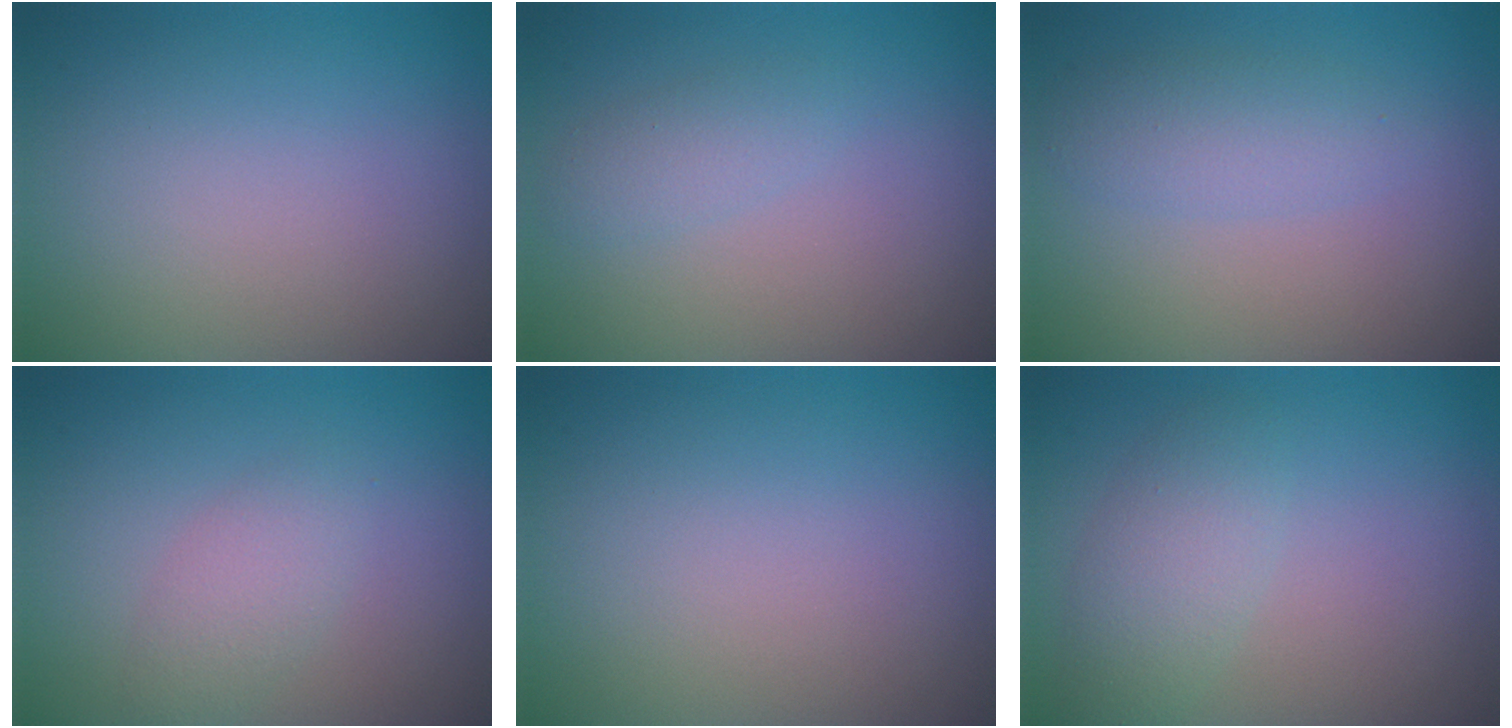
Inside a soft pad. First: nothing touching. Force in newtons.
{"total": 1.5, "press": 1.5, "slide": 0.1}
{"total": 2.4, "press": 2.4, "slide": 0.3}
{"total": 2.2, "press": 2.2, "slide": 0.0}
{"total": 0.0}
{"total": 2.9, "press": 2.9, "slide": 0.2}